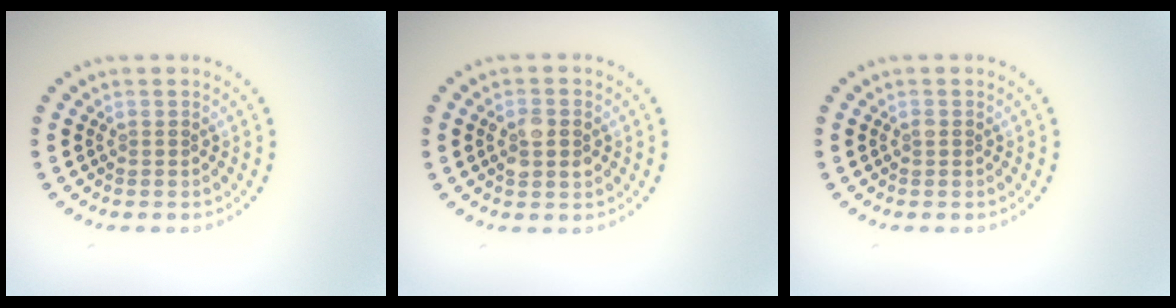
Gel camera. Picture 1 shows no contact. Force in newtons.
{"total": 2.5, "press": 2.5, "slide": 0.2}
{"total": 0.6, "press": 0.6, "slide": 0.0}